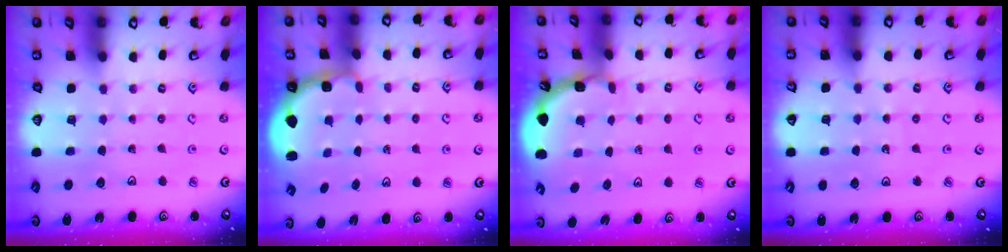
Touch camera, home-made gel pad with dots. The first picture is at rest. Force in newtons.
{"total": 2.5, "press": 1.3, "slide": 2.1}
{"total": 1.6, "press": 1.6, "slide": 0.2}
{"total": 3.3, "press": 3.3, "slide": 0.3}